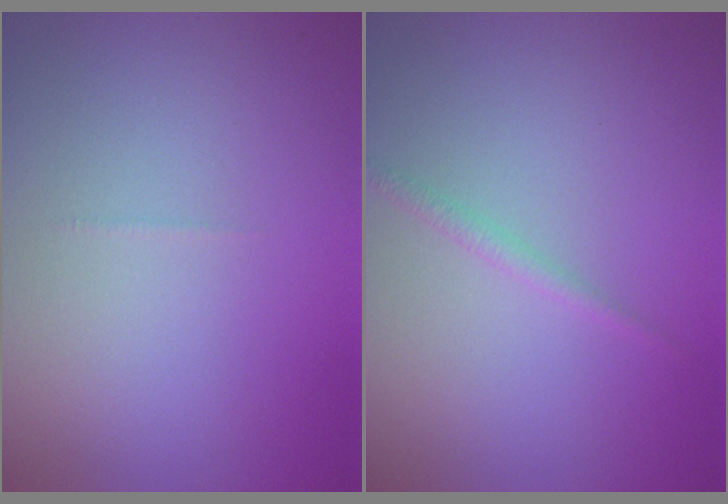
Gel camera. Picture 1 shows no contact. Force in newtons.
{"total": 0.9, "press": 0.9, "slide": 0.0}